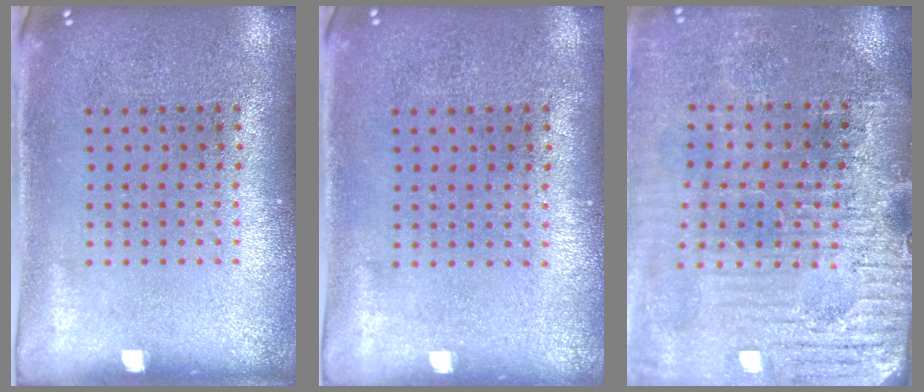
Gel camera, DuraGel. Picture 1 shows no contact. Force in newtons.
{"total": 0.0}
{"total": 3.6, "press": 3.5, "slide": 0.9}